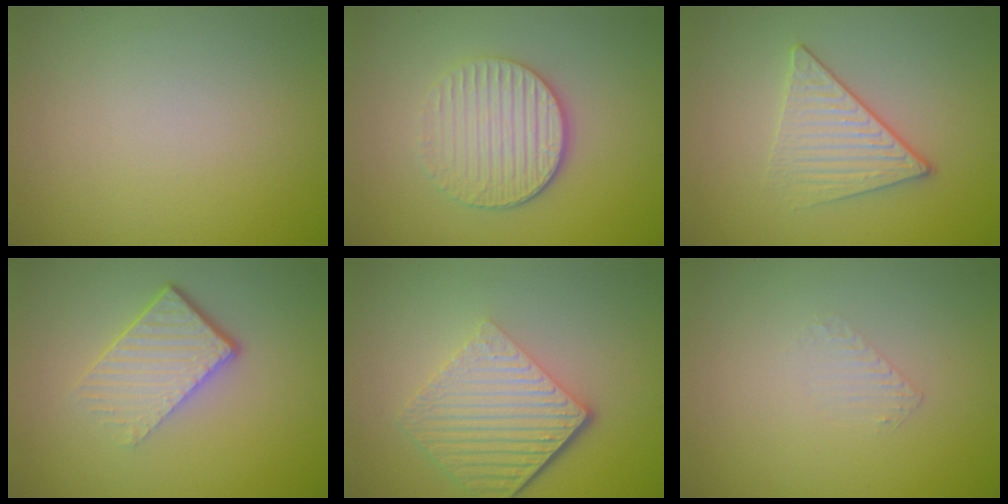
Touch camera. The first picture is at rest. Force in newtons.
{"total": 4.1, "press": 3.4, "slide": 2.2}
{"total": 2.7, "press": 2.4, "slide": 1.2}
{"total": 4.6, "press": 2.9, "slide": 3.6}
{"total": 6.7, "press": 4.4, "slide": 5.1}
{"total": 0.6, "press": 0.4, "slide": 0.5}